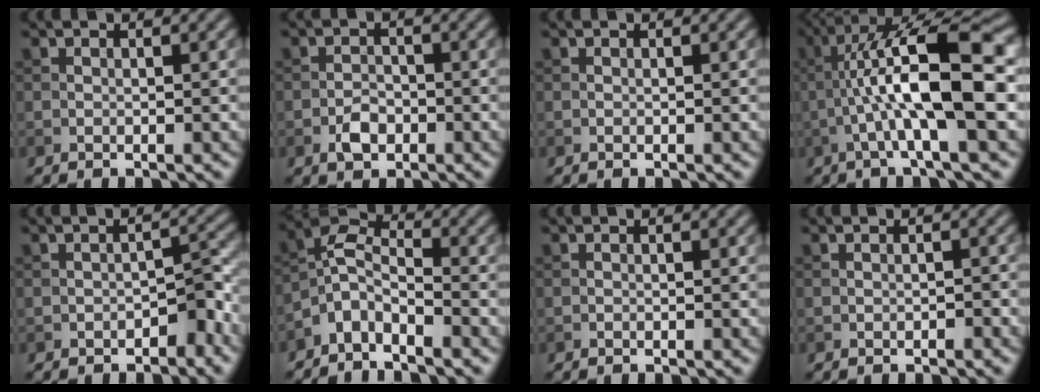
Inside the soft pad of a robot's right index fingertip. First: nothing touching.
{"total": 2.1, "force": [-1.0, 1.4, 1.3], "torque": [-0.020, 0.004, -0.021]}
{"total": 0.0}
{"total": 10.1, "force": [-0.9, 2.1, 9.9], "torque": [-0.171, 0.028, -0.017]}
{"total": 2.3, "force": [-1.5, 1.0, 1.3], "torque": [-0.016, 0.010, -0.021]}
{"total": 3.9, "force": [-3.1, 1.4, 1.9], "torque": [-0.035, 0.006, -0.075]}
{"total": 0.0}
{"total": 0.6, "force": [-0.3, 0.3, 0.4], "torque": [-0.004, 0.001, -0.003]}